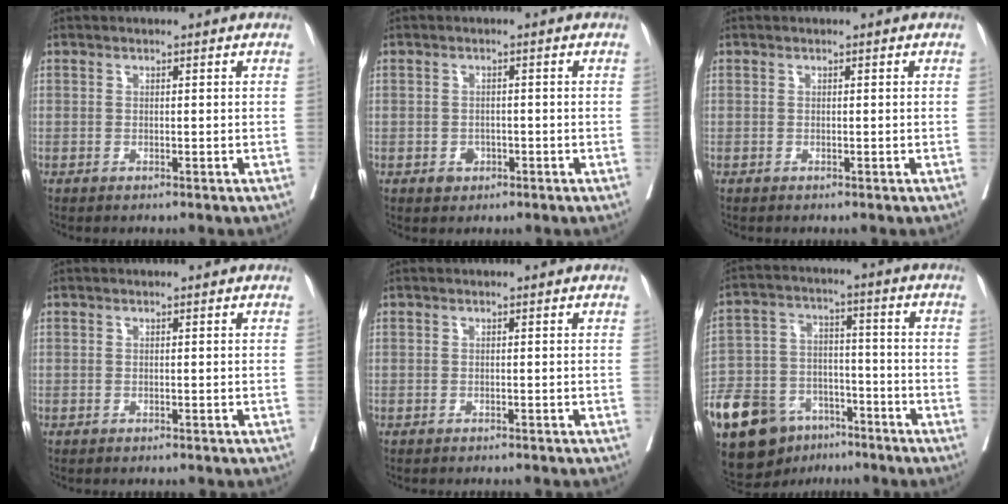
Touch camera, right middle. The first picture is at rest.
{"total": 2.0, "force": [-0.9, 1.6, 0.8], "torque": [-0.008, 0.004, -0.009]}
{"total": 0.0}
{"total": 2.4, "force": [-2.3, 0.4, 0.7], "torque": [-0.010, -0.002, -0.030]}
{"total": 3.7, "force": [-3.6, 0.1, 1.0], "torque": [-0.008, -0.009, -0.045]}
{"total": 23.3, "force": [-15.2, 13.2, 11.8], "torque": [-0.322, -0.004, -0.260]}